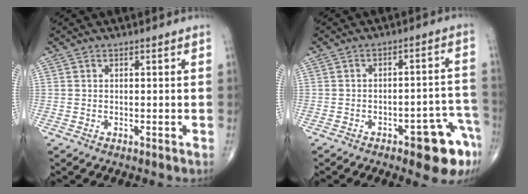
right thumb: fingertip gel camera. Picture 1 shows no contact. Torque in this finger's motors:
{"motor_torque": [1.09, 0.50, 0.61, -1.00, 0.18]}